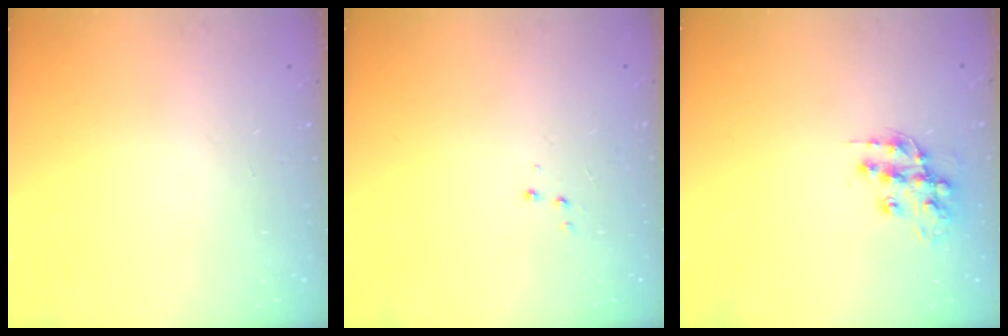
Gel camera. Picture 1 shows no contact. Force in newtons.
{"total": 3.6, "press": 3.5, "slide": 0.7}
{"total": 13.0, "press": 13.0, "slide": 1.0}